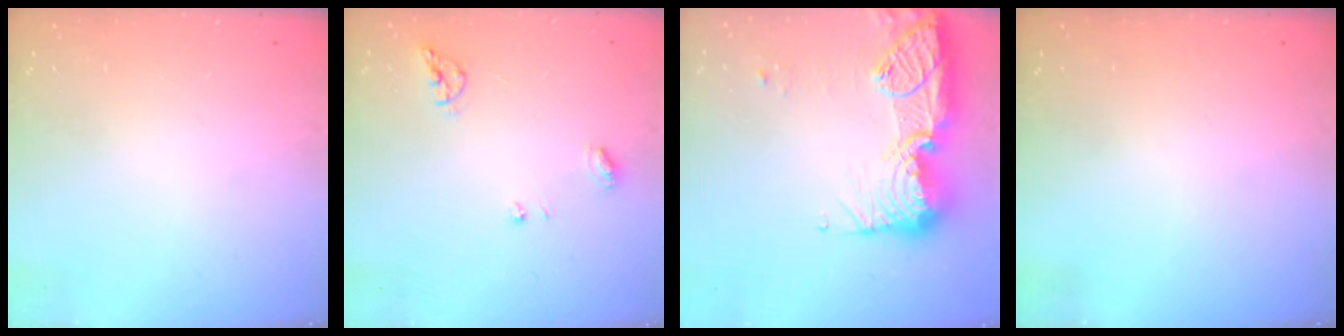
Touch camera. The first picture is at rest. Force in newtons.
{"total": 6.7, "press": 6.7, "slide": 0.3}
{"total": 21.5, "press": 20.4, "slide": 6.7}
{"total": 0.0}